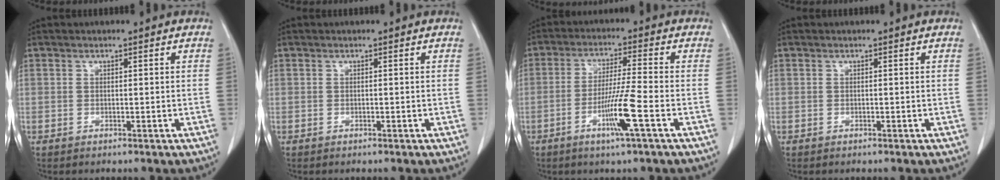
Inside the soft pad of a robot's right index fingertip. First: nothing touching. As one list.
[{"total": 0.0}, {"total": 7.8, "force": [-3.0, -0.9, 7.2], "torque": [-0.135, -0.012, -0.058]}, {"total": 0.0}]